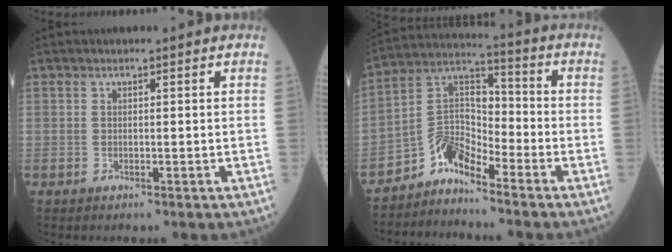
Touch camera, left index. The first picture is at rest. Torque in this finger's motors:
{"motor_torque": [0.01, 0.32, 0.10, 0.06]}